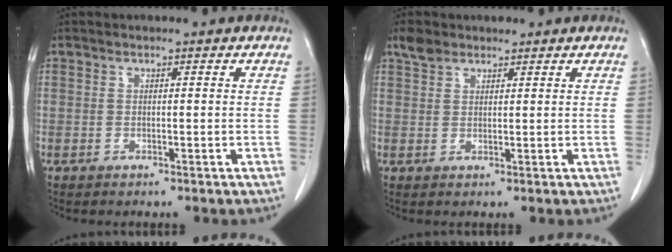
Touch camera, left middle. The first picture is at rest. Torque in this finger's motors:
{"motor_torque": [0.30, -0.26, -0.03, 0.01]}